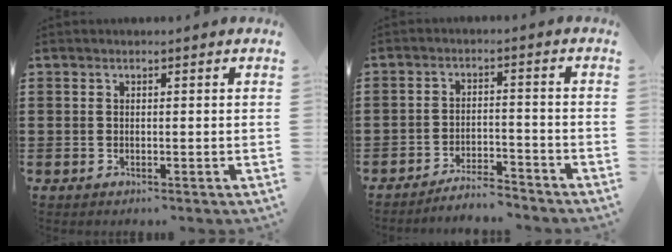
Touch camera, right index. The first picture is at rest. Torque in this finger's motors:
{"motor_torque": [-0.15, 0.15, 0.01, 0.00]}